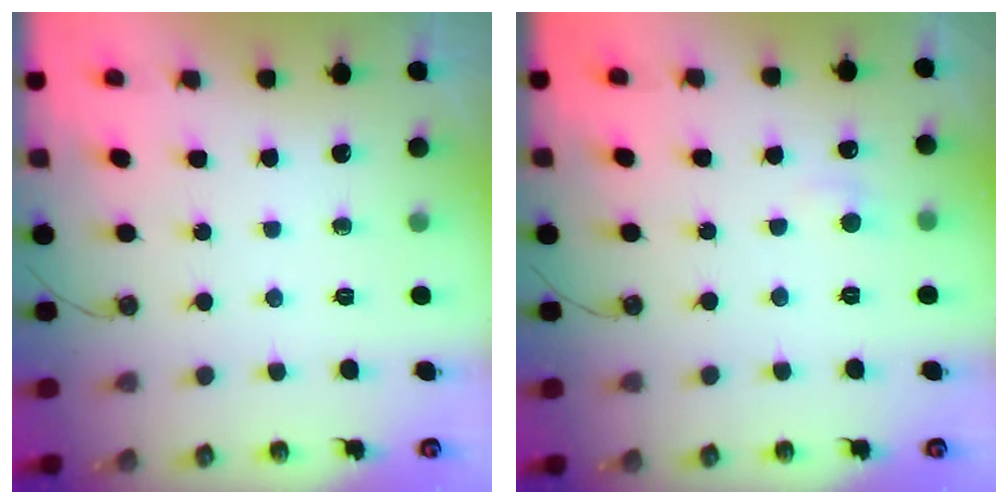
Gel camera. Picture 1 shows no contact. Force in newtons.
{"total": 1.5, "press": 1.4, "slide": 0.6}